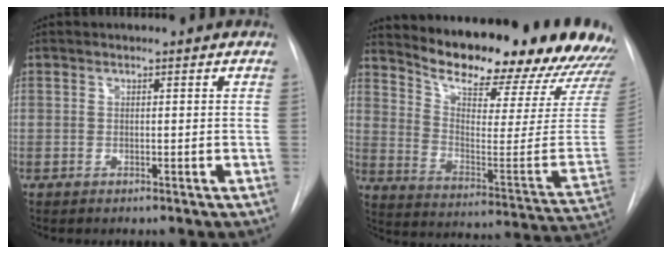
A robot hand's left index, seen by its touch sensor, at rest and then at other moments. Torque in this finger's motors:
{"motor_torque": [0.52, -0.49, 0.43, 0.08]}